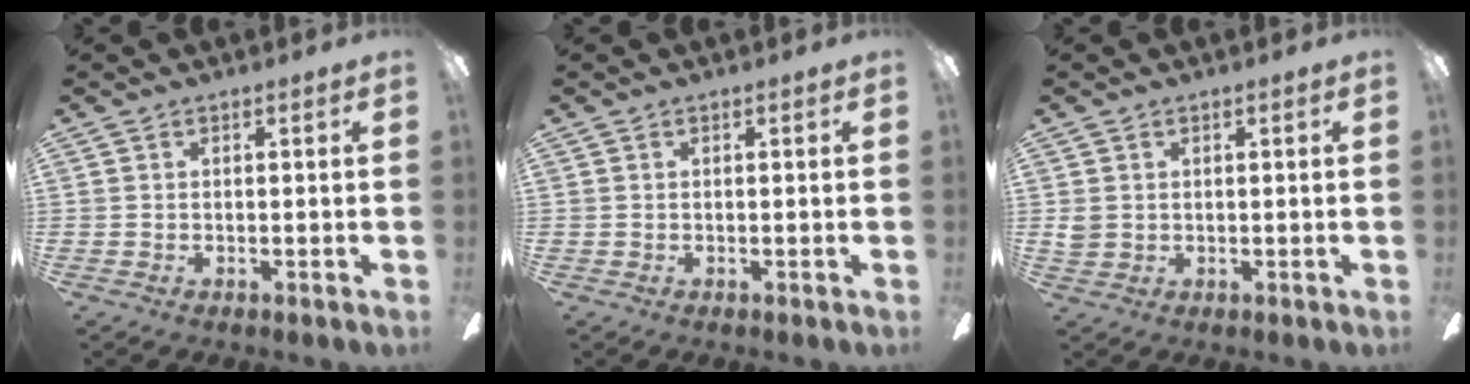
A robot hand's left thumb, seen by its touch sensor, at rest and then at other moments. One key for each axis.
{"total": 0.0}
{"total": 2.3, "fx": 0.7, "fy": 2.1, "fz": 0.6, "tx": -0.013, "ty": 0.005, "tz": 0.014}